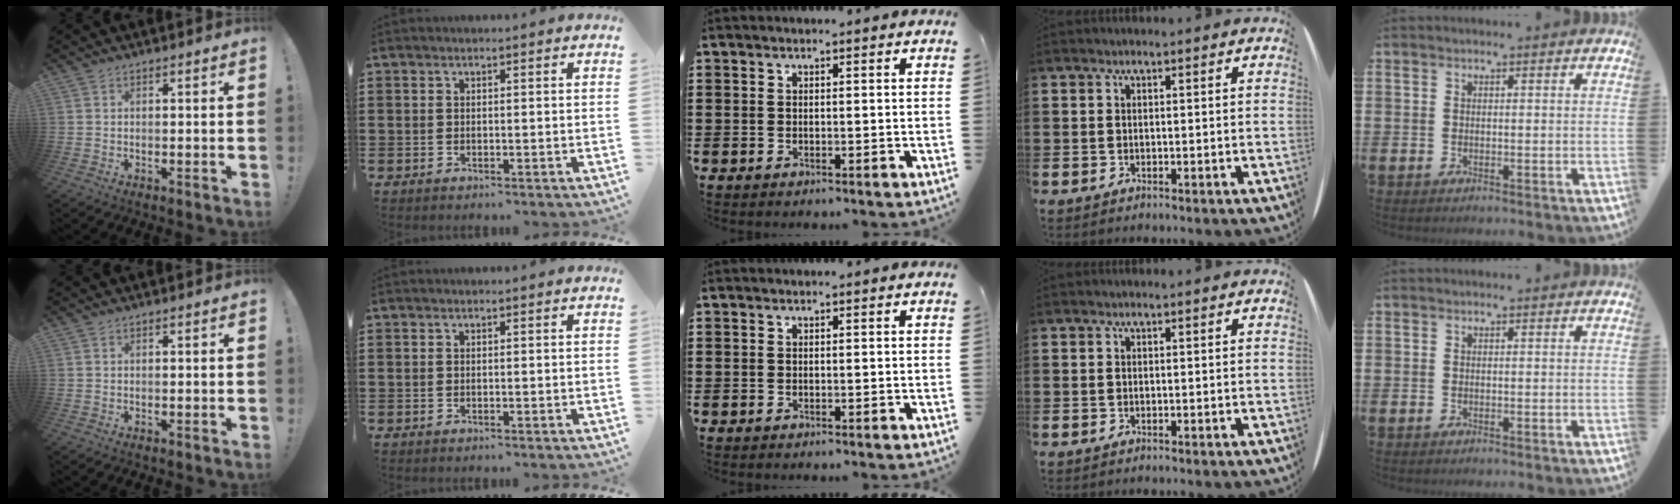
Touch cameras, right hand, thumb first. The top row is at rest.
{}